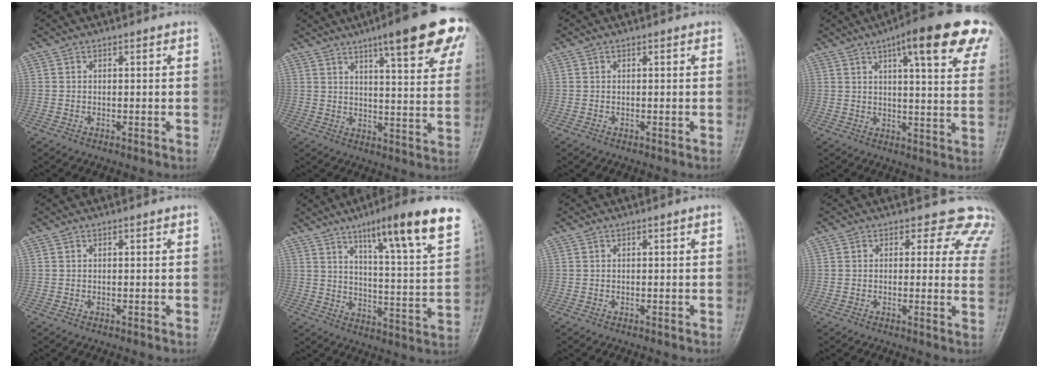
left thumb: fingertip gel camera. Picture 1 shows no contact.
{"total": 19.6, "force": [11.3, 4.0, 15.5], "torque": [-0.175, -0.034, 0.145]}
{"total": 0.0}
{"total": 19.5, "force": [10.5, 4.5, 15.8], "torque": [-0.184, -0.019, 0.131]}
{"total": 0.0}
{"total": 18.9, "force": [11.4, 2.4, 14.8], "torque": [-0.191, -0.049, 0.168]}
{"total": 0.0}
{"total": 9.4, "force": [7.8, 4.8, 2.0], "torque": [0.035, -0.032, 0.051]}